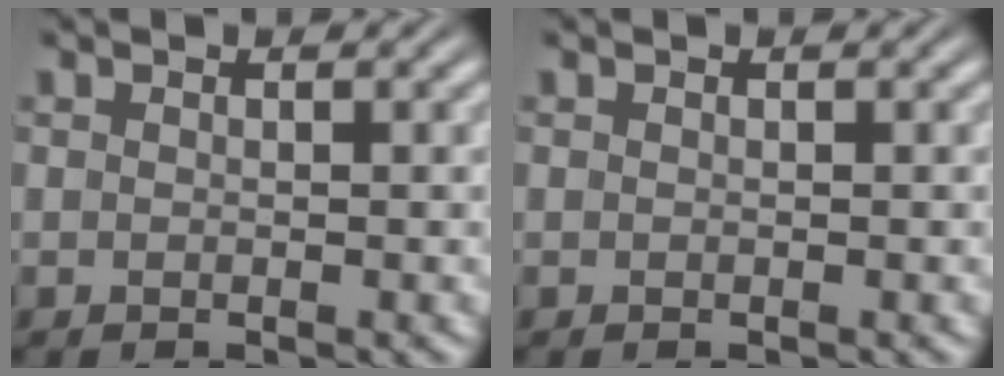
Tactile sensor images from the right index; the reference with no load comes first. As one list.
[{"total": 0.0}]